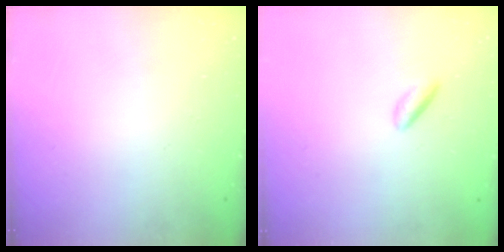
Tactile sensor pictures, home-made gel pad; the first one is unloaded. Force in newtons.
{"total": 1.9, "press": 1.7, "slide": 0.7}